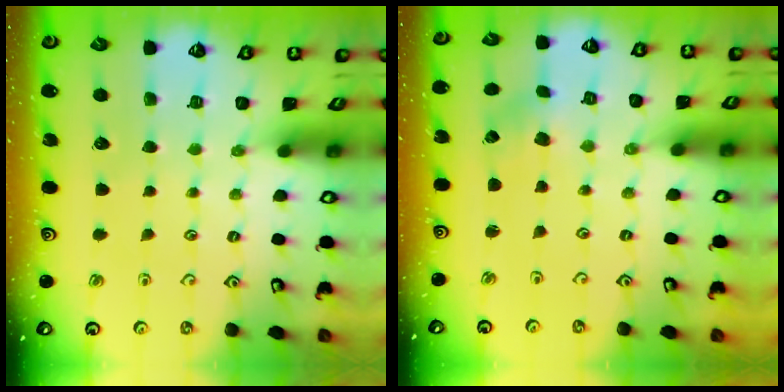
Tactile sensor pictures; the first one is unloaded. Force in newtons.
{"total": 2.4, "press": 2.3, "slide": 0.4}